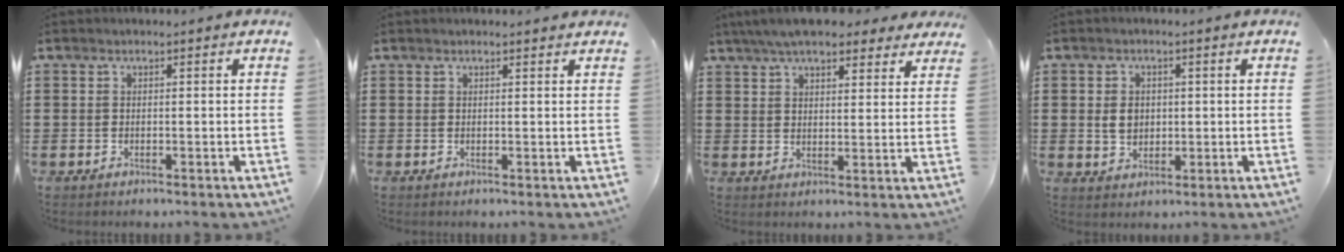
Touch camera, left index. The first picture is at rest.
{"total": 0.7, "force": [0.7, 0.0, 0.2], "torque": [-0.006, 0.000, 0.014]}
{"total": 7.2, "force": [6.2, 1.6, 3.3], "torque": [-0.075, -0.009, 0.114]}
{"total": 3.3, "force": [0.3, 2.6, 2.0], "torque": [-0.038, 0.006, 0.003]}